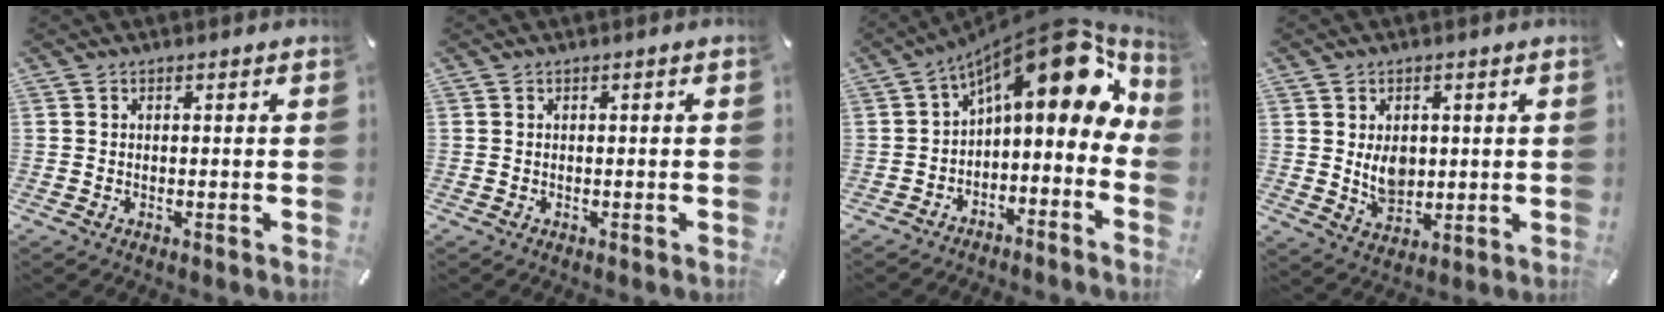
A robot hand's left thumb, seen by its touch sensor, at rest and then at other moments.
{"total": 0.0}
{"total": 18.2, "force": [7.7, 8.4, 14.2], "torque": [-0.185, -0.057, 0.132]}
{"total": 6.4, "force": [1.2, 5.0, 3.8], "torque": [-0.061, -0.009, 0.016]}